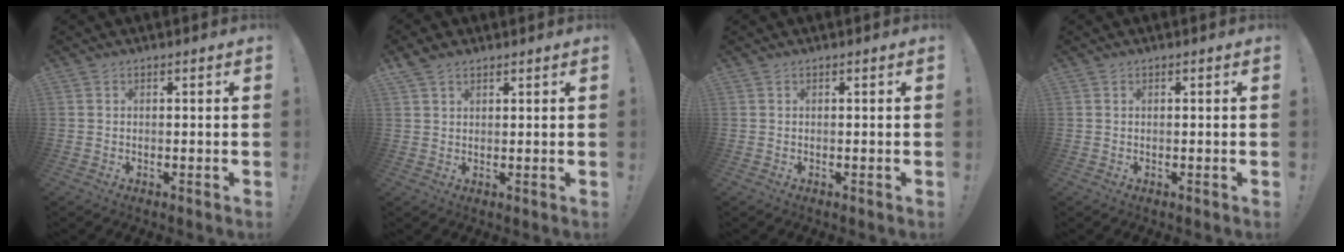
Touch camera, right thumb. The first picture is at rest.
{"total": 3.4, "force": [2.6, 1.8, 1.4], "torque": [-0.031, -0.008, 0.051]}
{"total": 0.0}
{"total": 0.0}